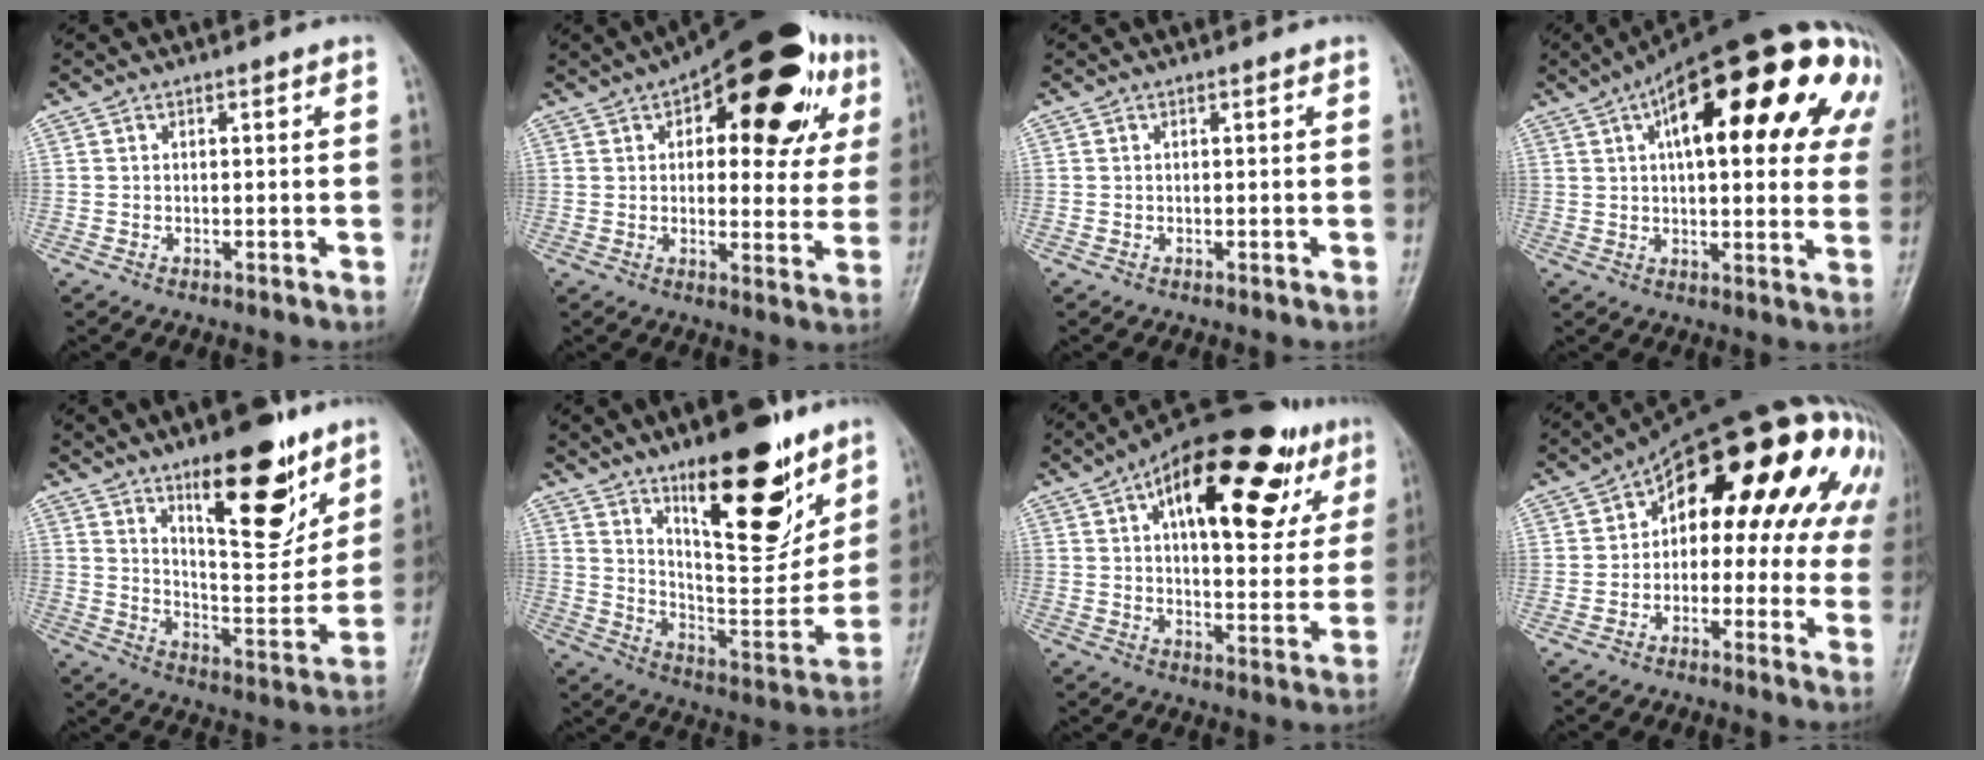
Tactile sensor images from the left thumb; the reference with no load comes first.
{"total": 23.8, "force": [9.9, 10.9, 18.8], "torque": [-0.220, 0.008, 0.130]}
{"total": 0.0}
{"total": 28.8, "force": [11.2, 11.2, 24.0], "torque": [-0.304, 0.030, 0.150]}
{"total": 18.5, "force": [11.1, 6.7, 13.2], "torque": [-0.148, -0.078, 0.181]}
{"total": 22.1, "force": [13.2, 8.1, 15.9], "torque": [-0.189, -0.087, 0.219]}
{"total": 26.0, "force": [12.0, 11.4, 20.0], "torque": [-0.260, -0.003, 0.173]}
{"total": 19.8, "force": [4.5, 10.9, 15.9], "torque": [-0.156, 0.040, 0.046]}